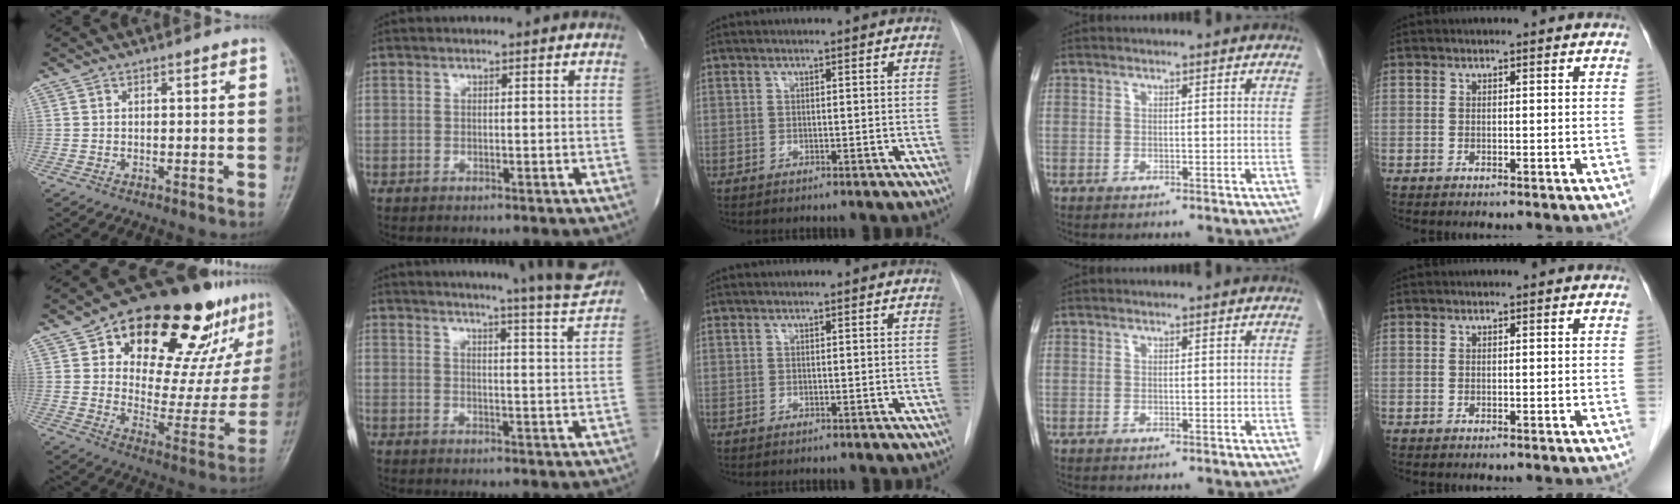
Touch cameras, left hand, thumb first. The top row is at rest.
{"thumb": {"total": 29.7, "force": [16.9, 13.9, 20.0], "torque": [-0.234, -0.033, 0.253]}, "index": {"total": 17.5, "force": [16.3, -1.6, 6.2], "torque": [-0.100, -0.072, 0.197]}}